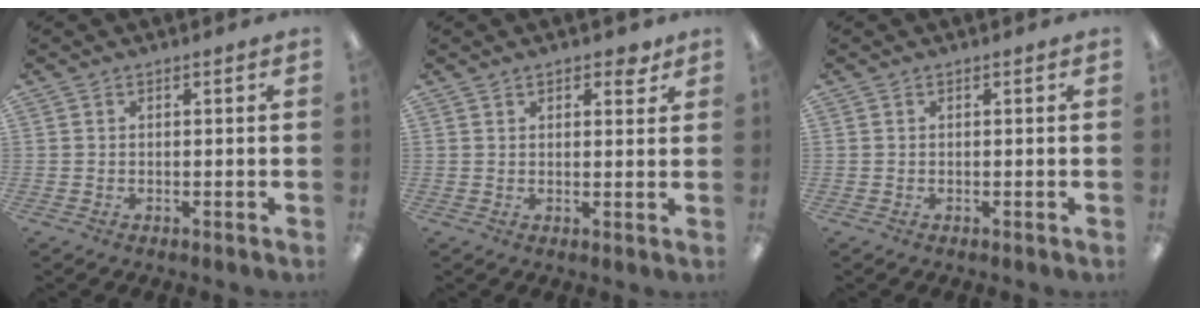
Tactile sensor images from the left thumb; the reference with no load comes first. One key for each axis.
{"total": 3.1, "fx": 2.2, "fy": 1.4, "fz": 1.6, "tx": -0.018, "ty": -0.005, "tz": 0.036}
{"total": 0.0}